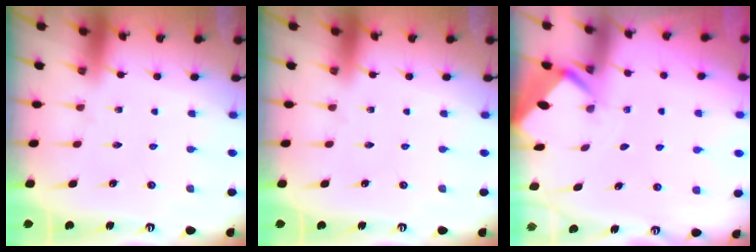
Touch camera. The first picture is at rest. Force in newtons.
{"total": 0.0}
{"total": 2.4, "press": 2.4, "slide": 0.1}